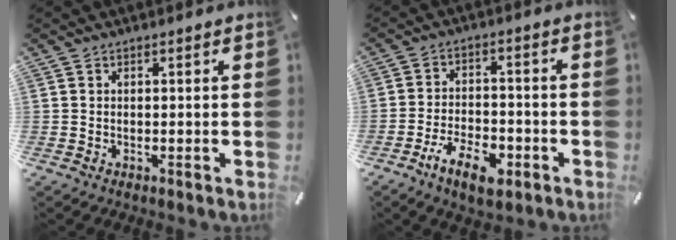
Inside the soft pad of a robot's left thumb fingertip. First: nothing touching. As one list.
[{"total": 9.7, "force": [-5.4, 4.9, 6.4], "torque": [-0.126, 0.021, -0.097]}]